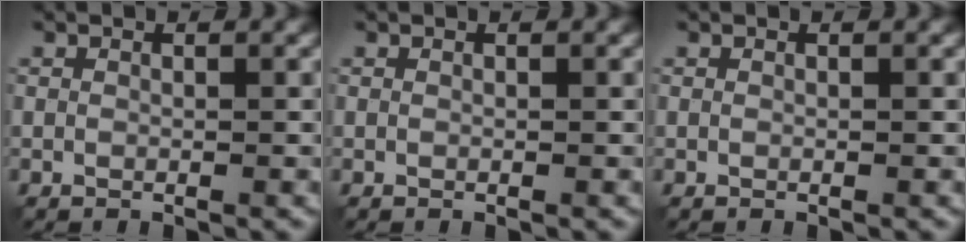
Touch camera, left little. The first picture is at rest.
{"total": 0.0}
{"total": 0.0}